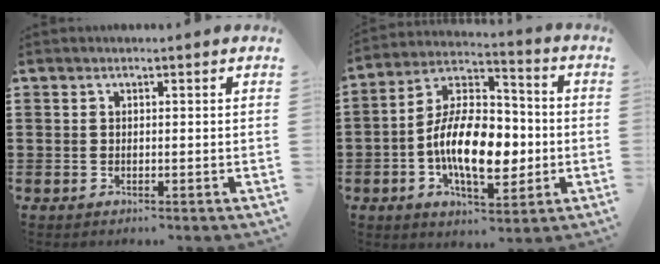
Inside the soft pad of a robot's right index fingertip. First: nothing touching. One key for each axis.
{"total": 13.5, "fx": -2.8, "fy": 7.2, "fz": 11.0, "tx": -0.220, "ty": 0.002, "tz": -0.055}